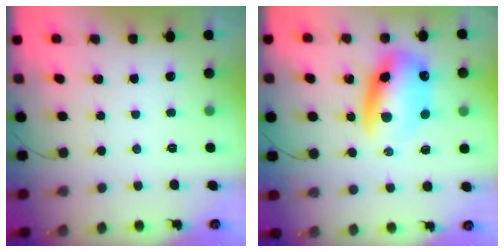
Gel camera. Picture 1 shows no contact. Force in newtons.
{"total": 14.3, "press": 13.8, "slide": 3.7}